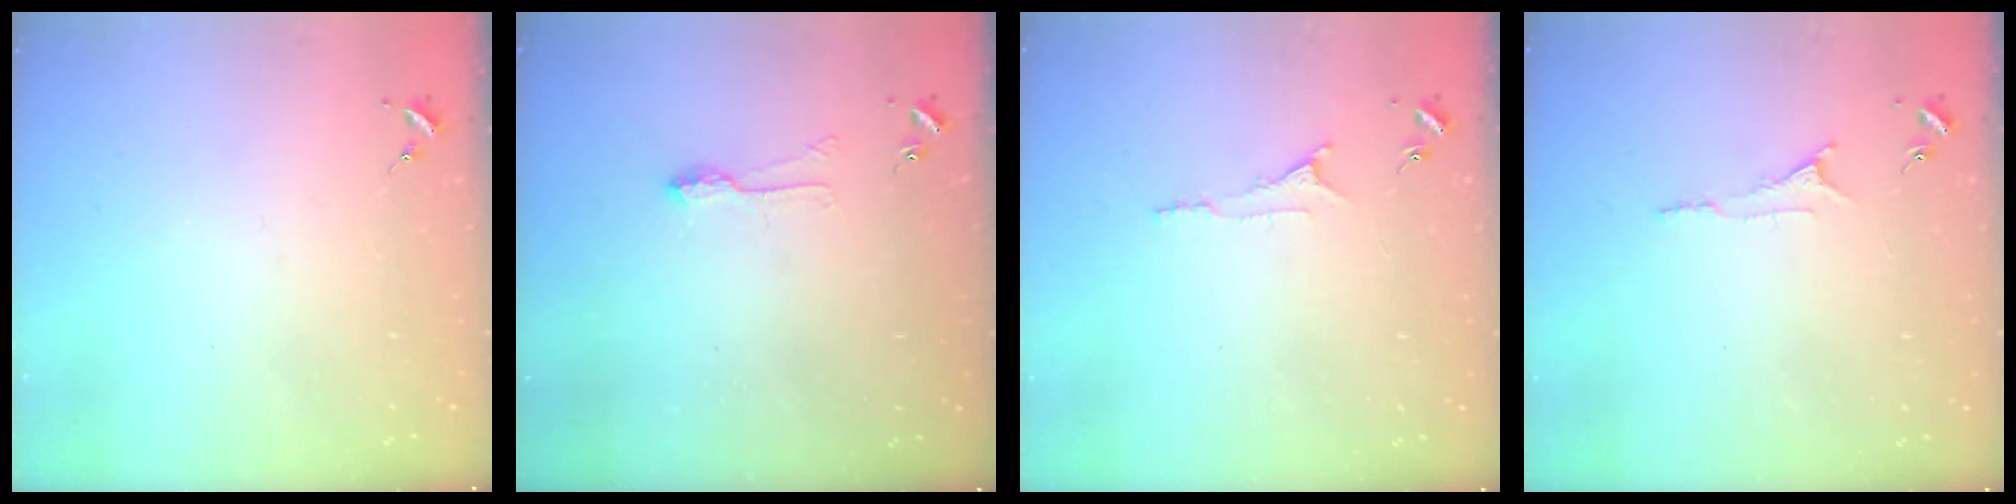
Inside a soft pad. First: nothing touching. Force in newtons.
{"total": 5.3, "press": 5.2, "slide": 0.6}
{"total": 5.3, "press": 5.3, "slide": 0.6}
{"total": 5.3, "press": 5.3, "slide": 0.6}